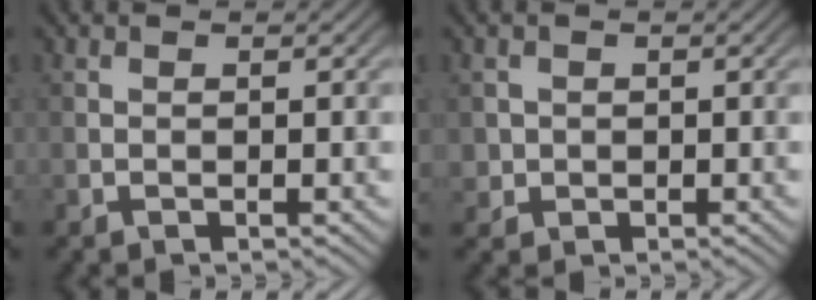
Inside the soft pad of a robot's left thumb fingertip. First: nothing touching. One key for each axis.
{"total": 1.8, "fx": 0.1, "fy": 1.8, "fz": 0.1, "tx": -0.001, "ty": -0.007, "tz": 0.003}